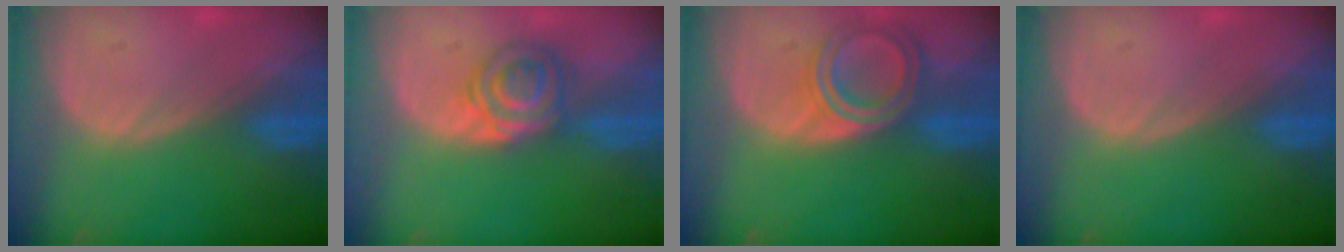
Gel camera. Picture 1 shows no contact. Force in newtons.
{"total": 6.0, "press": 5.6, "slide": 2.2}
{"total": 6.6, "press": 5.9, "slide": 2.9}
{"total": 0.0}